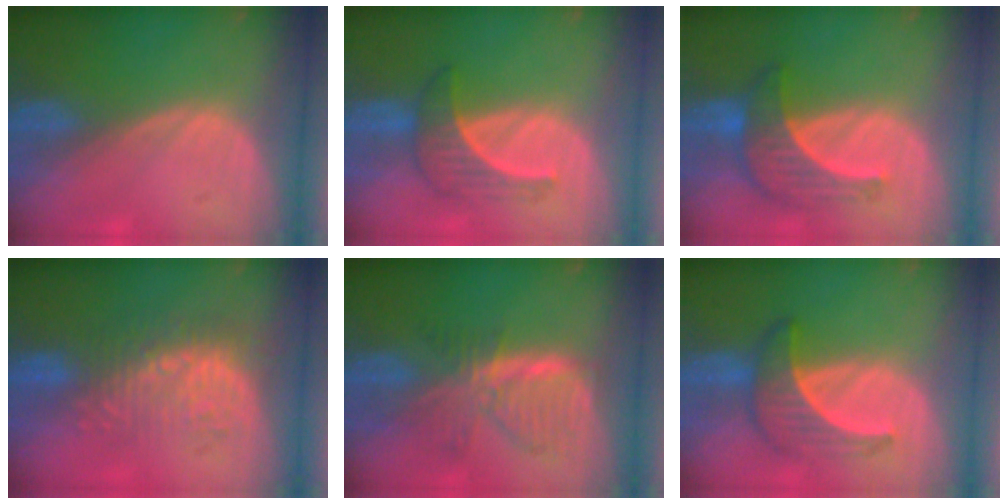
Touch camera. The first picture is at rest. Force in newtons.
{"total": 5.0, "press": 4.9, "slide": 0.8}
{"total": 7.1, "press": 6.8, "slide": 2.2}
{"total": 9.2, "press": 8.5, "slide": 3.6}
{"total": 7.5, "press": 6.8, "slide": 3.1}
{"total": 6.3, "press": 6.1, "slide": 1.9}